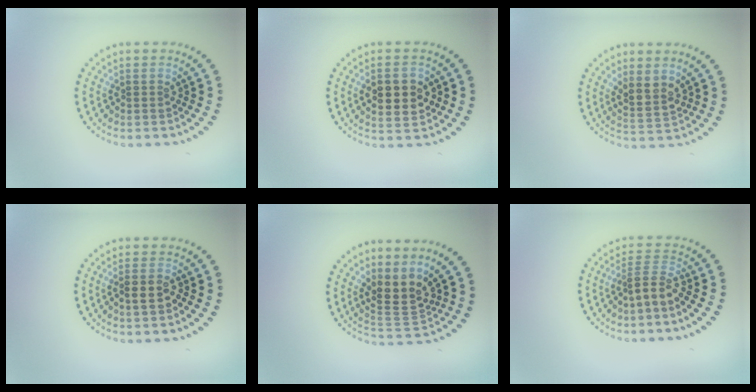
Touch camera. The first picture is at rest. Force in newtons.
{"total": 4.2, "press": 4.1, "slide": 0.2}
{"total": 2.5, "press": 2.2, "slide": 1.2}
{"total": 1.5, "press": 1.4, "slide": 0.4}
{"total": 3.4, "press": 2.8, "slide": 1.9}
{"total": 2.7, "press": 1.9, "slide": 1.8}